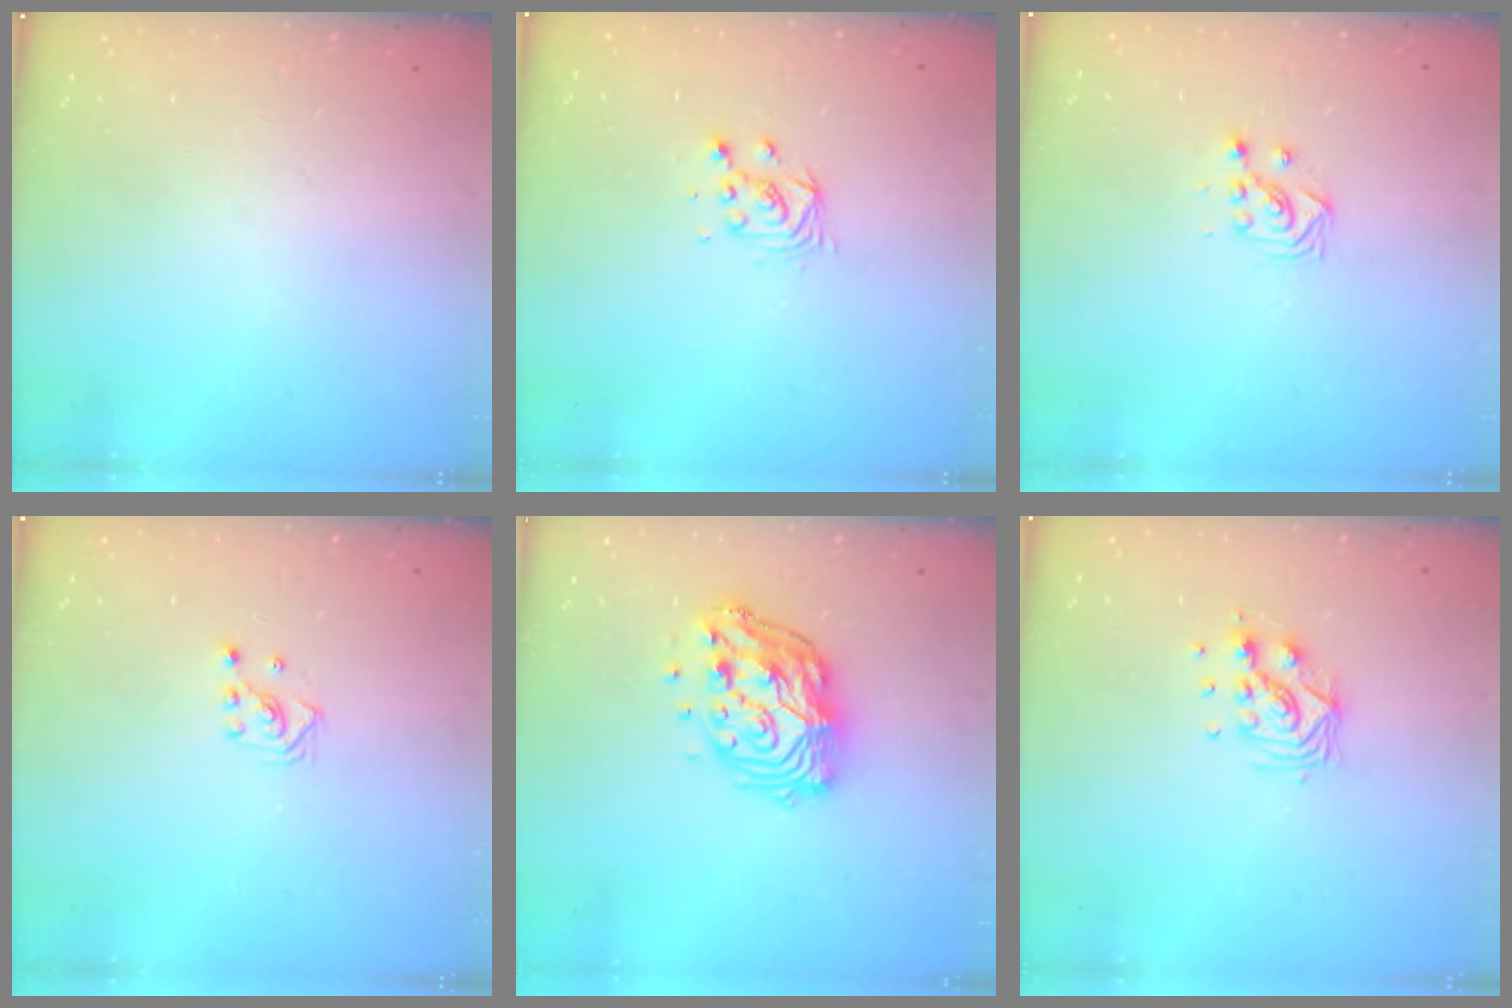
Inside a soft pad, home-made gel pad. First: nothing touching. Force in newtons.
{"total": 4.1, "press": 4.1, "slide": 0.3}
{"total": 2.7, "press": 2.7, "slide": 0.3}
{"total": 2.8, "press": 2.8, "slide": 0.3}
{"total": 13.4, "press": 13.3, "slide": 1.6}
{"total": 8.8, "press": 8.7, "slide": 0.9}